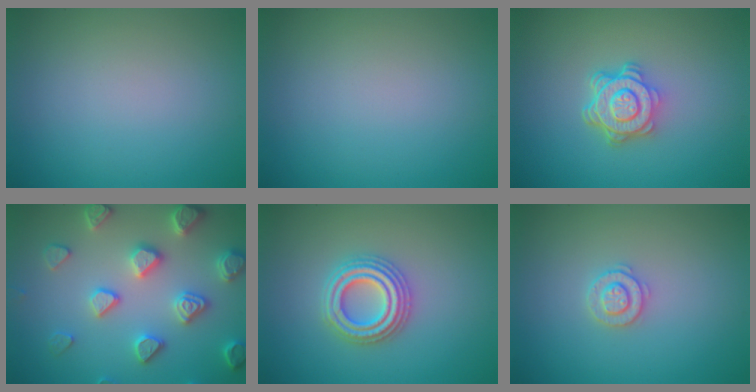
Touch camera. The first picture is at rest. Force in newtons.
{"total": 0.0}
{"total": 4.7, "press": 3.5, "slide": 3.1}
{"total": 4.7, "press": 4.7, "slide": 0.9}
{"total": 4.4, "press": 4.3, "slide": 0.8}
{"total": 2.0, "press": 1.9, "slide": 0.4}